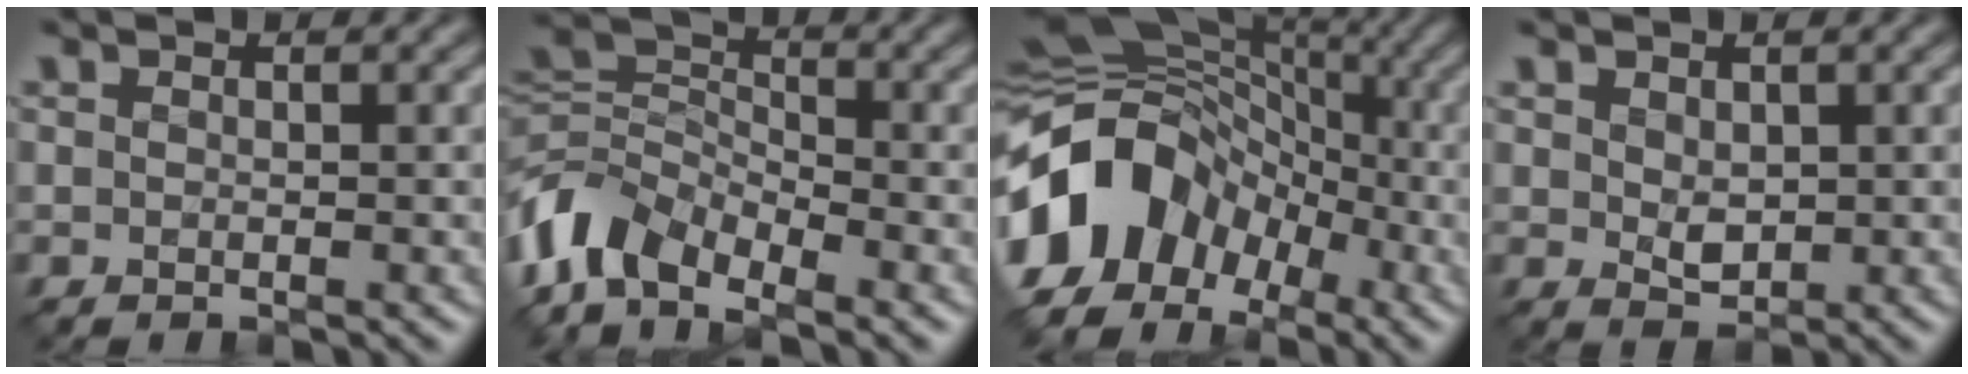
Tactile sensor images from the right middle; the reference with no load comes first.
{"total": 7.7, "force": [-4.9, 4.1, 4.2], "torque": [-0.086, 0.001, -0.113]}
{"total": 13.1, "force": [-4.7, 9.7, 7.5], "torque": [-0.136, -0.001, -0.101]}
{"total": 2.0, "force": [0.3, 1.4, 1.4], "torque": [-0.025, -0.006, 0.012]}